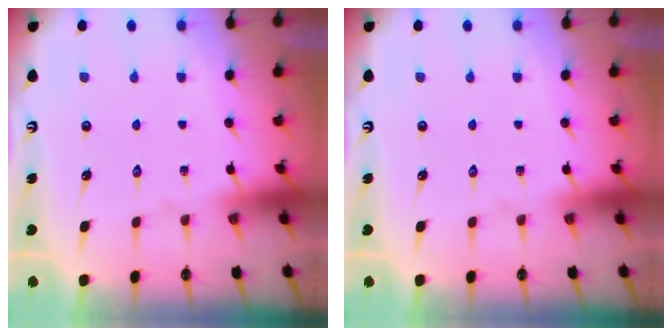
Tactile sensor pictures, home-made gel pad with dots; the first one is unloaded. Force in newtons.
{"total": 0.0}